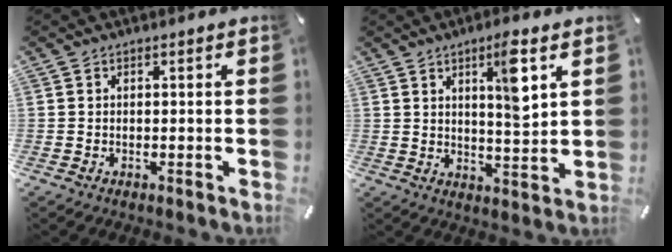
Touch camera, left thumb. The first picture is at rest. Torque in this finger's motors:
{"motor_torque": [1.66, 1.28, 1.05, -0.84, 0.29]}